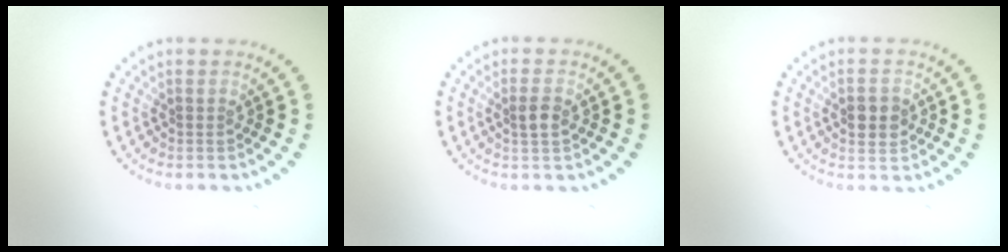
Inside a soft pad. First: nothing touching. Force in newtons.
{"total": 1.7, "press": 1.7, "slide": 0.5}
{"total": 2.9, "press": 2.9, "slide": 0.1}